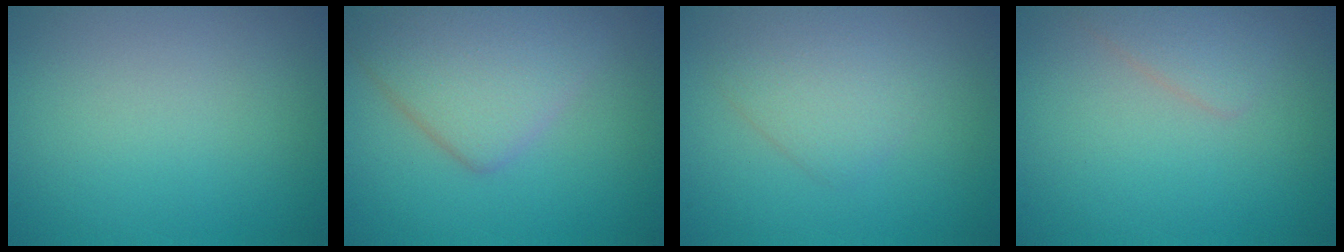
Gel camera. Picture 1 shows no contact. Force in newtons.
{"total": 5.0, "press": 5.0, "slide": 0.3}
{"total": 2.2, "press": 2.2, "slide": 0.1}
{"total": 1.7, "press": 1.7, "slide": 0.1}